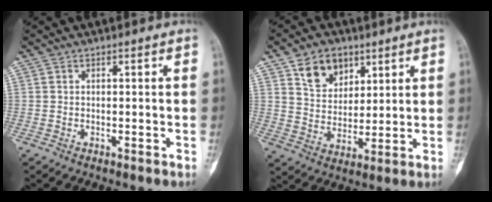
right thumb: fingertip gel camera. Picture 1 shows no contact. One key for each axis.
{"total": 9.7, "fx": 5.3, "fy": 6.8, "fz": 4.5, "tx": -0.044, "ty": -0.028, "tz": 0.095}